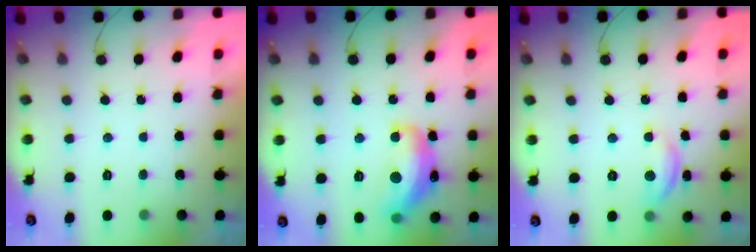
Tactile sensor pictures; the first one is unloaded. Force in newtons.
{"total": 14.7, "press": 14.7, "slide": 1.1}
{"total": 8.4, "press": 8.3, "slide": 0.4}